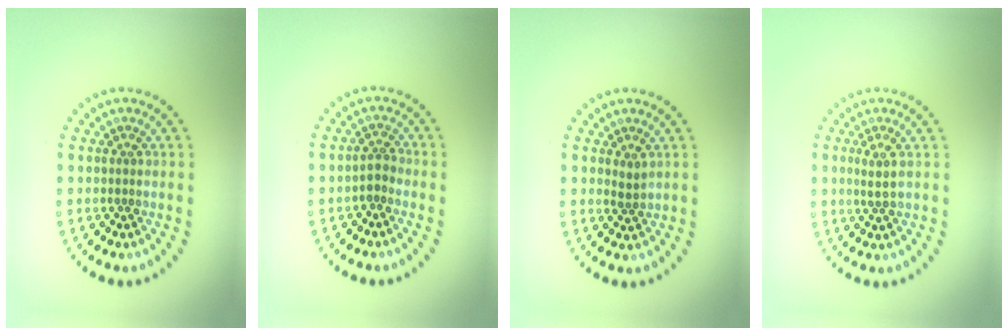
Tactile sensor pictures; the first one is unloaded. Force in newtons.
{"total": 1.5, "press": 1.2, "slide": 0.9}
{"total": 1.1, "press": 0.8, "slide": 0.7}
{"total": 1.6, "press": 1.3, "slide": 0.9}